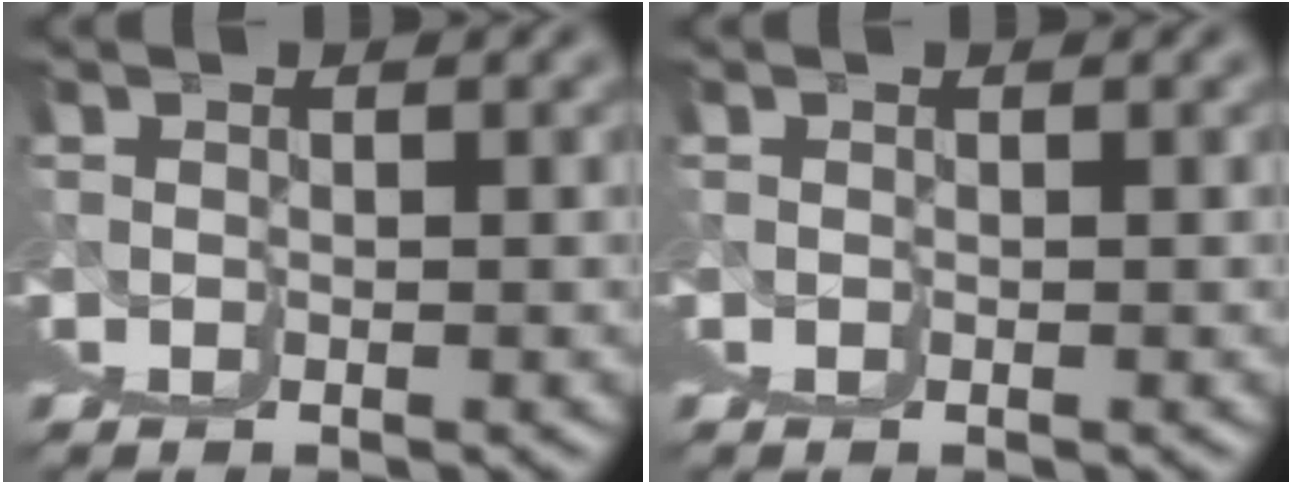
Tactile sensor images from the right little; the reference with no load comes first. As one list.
[{"total": 0.0}]